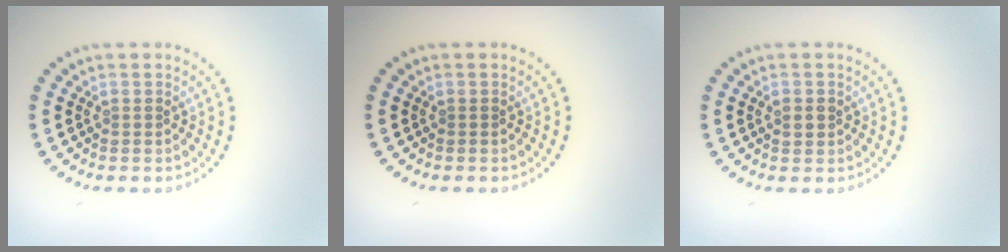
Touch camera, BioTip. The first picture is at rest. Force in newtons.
{"total": 0.0}
{"total": 1.2, "press": 1.2, "slide": 0.2}